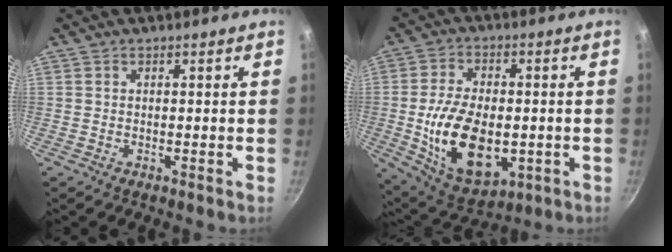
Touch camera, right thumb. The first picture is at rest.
{"total": 17.4, "force": [-2.8, 10.1, 13.9], "torque": [-0.227, -0.001, -0.026]}